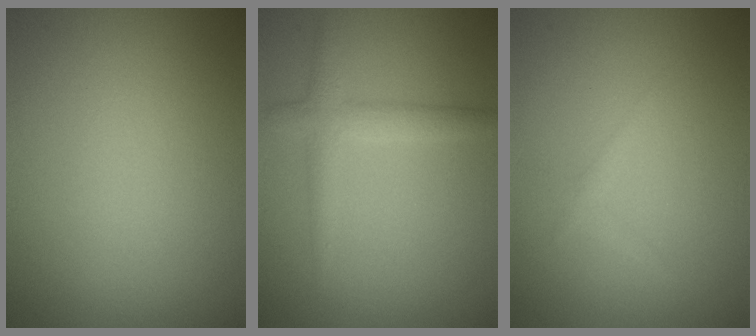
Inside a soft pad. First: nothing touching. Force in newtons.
{"total": 2.5, "press": 2.5, "slide": 0.1}
{"total": 0.8, "press": 0.8, "slide": 0.0}